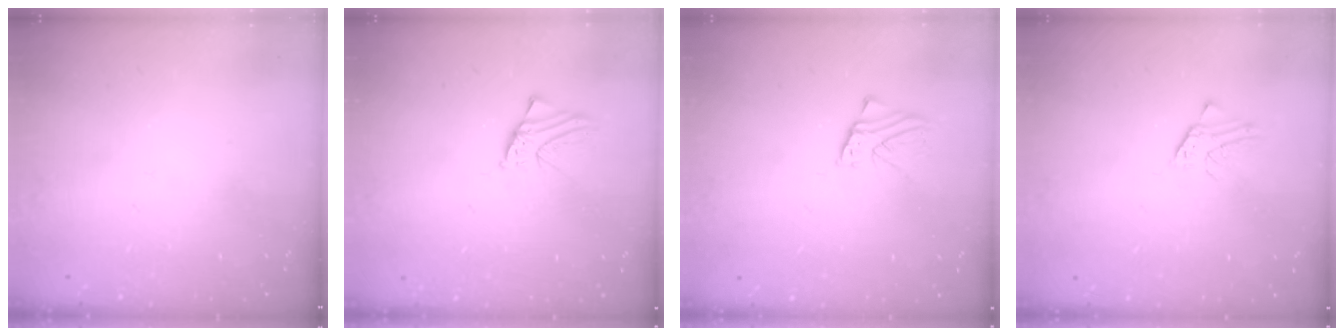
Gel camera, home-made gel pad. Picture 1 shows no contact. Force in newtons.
{"total": 1.8, "press": 1.8, "slide": 0.1}
{"total": 2.8, "press": 2.8, "slide": 0.2}
{"total": 1.3, "press": 1.3, "slide": 0.1}